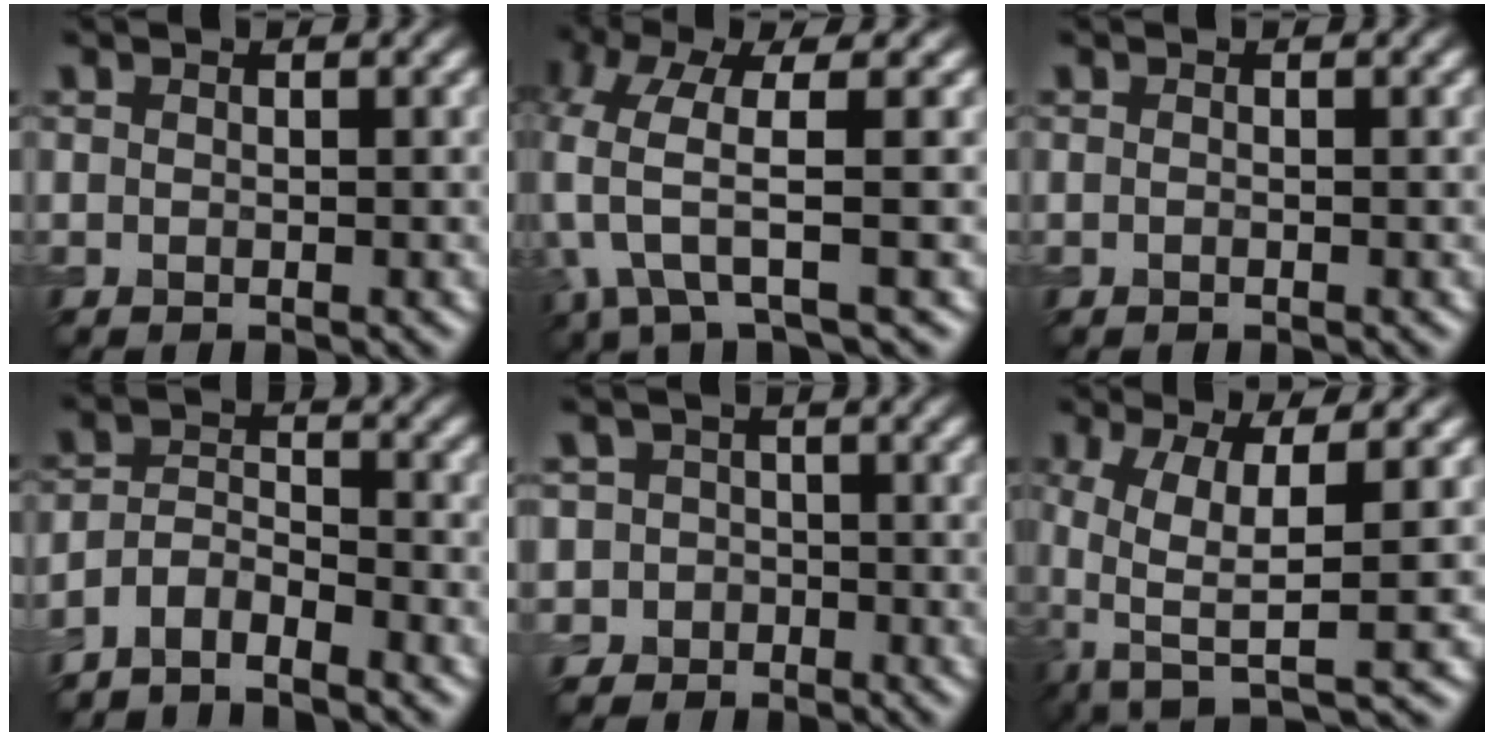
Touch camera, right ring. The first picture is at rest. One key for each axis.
{"total": 6.0, "fx": 0.0, "fy": 1.7, "fz": 5.8, "tx": -0.137, "ty": -0.011, "tz": -0.003}
{"total": 0.0}
{"total": 3.2, "fx": -2.8, "fy": 0.9, "fz": 1.3, "tx": -0.026, "ty": 0.003, "tz": -0.062}
{"total": 4.3, "fx": -1.4, "fy": 4.1, "fz": 0.2, "tx": 0.022, "ty": 0.006, "tz": -0.048}
{"total": 7.5, "fx": -1.5, "fy": 2.5, "fz": 6.9, "tx": -0.138, "ty": -0.004, "tz": -0.031}